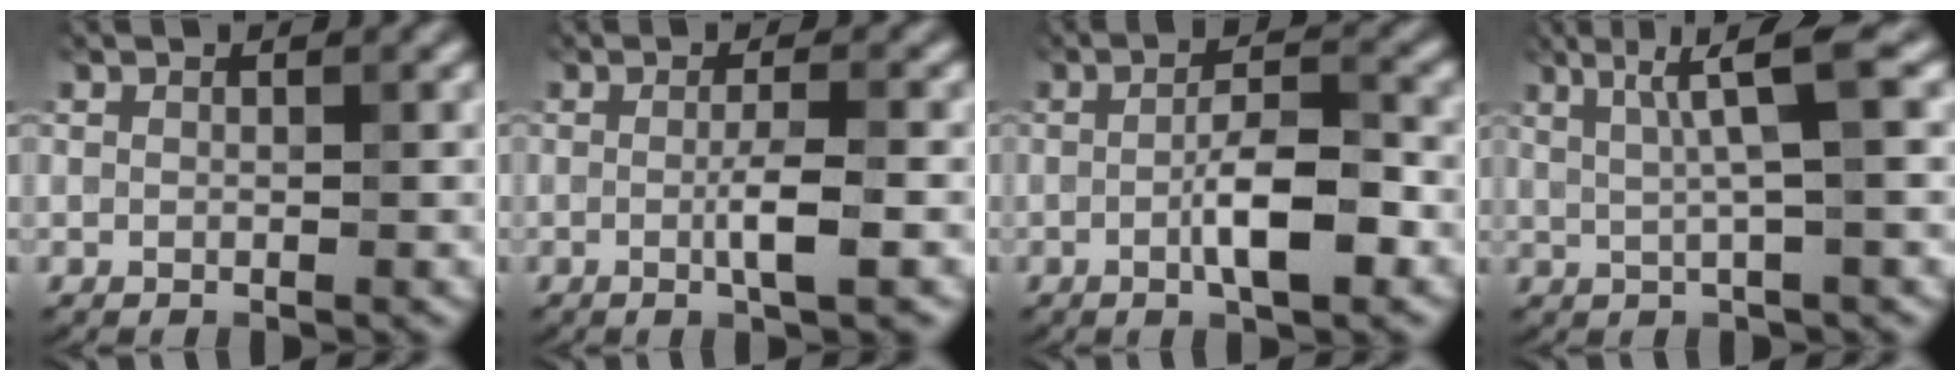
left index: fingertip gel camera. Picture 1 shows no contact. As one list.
[{"total": 2.8, "force": [-0.5, 0.0, 2.8], "torque": [-0.052, 0.003, -0.010]}, {"total": 4.9, "force": [-1.4, 1.0, 4.6], "torque": [-0.086, 0.009, -0.027]}, {"total": 4.5, "force": [1.5, 0.3, 4.3], "torque": [-0.075, 0.010, 0.026]}]